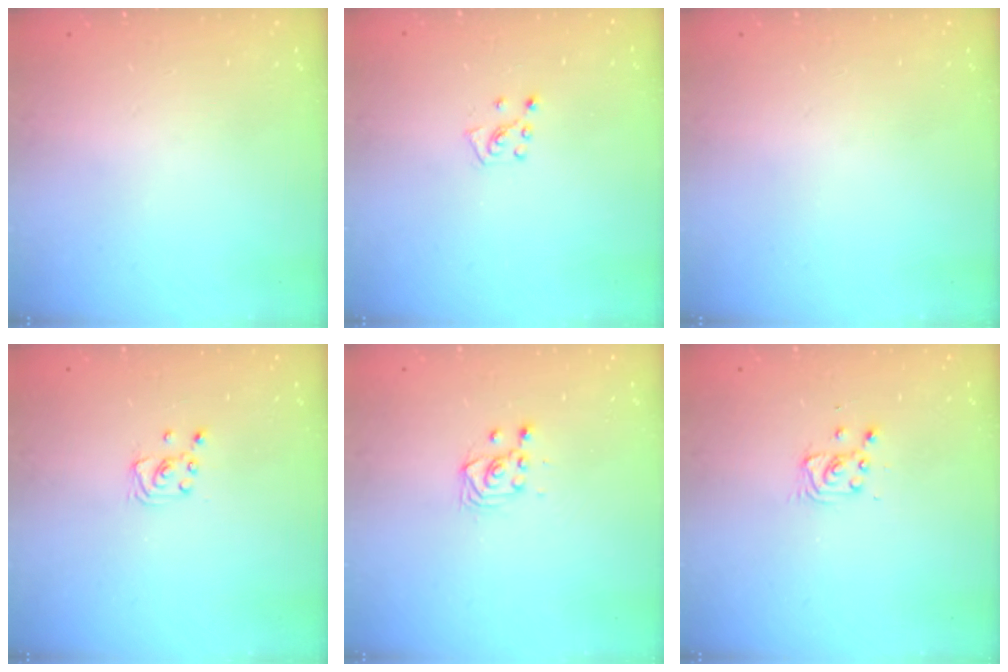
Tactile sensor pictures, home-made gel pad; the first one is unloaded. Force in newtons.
{"total": 5.2, "press": 5.2, "slide": 0.5}
{"total": 0.0}
{"total": 2.3, "press": 2.3, "slide": 0.2}
{"total": 2.9, "press": 2.9, "slide": 0.6}
{"total": 3.3, "press": 3.3, "slide": 0.4}